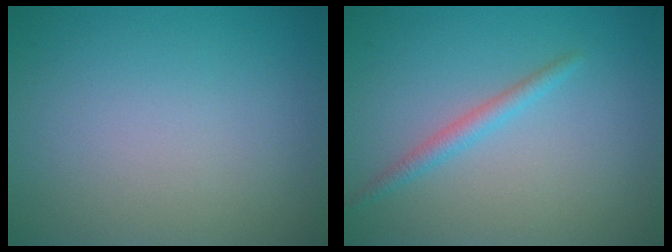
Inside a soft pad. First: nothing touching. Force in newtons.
{"total": 1.7, "press": 1.7, "slide": 0.1}